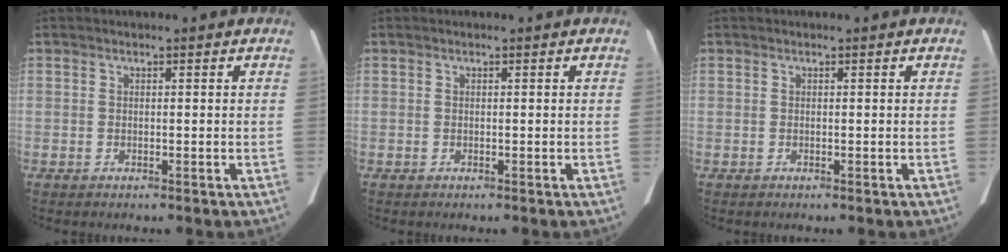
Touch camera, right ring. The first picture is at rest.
{"total": 0.0}
{"total": 0.0}